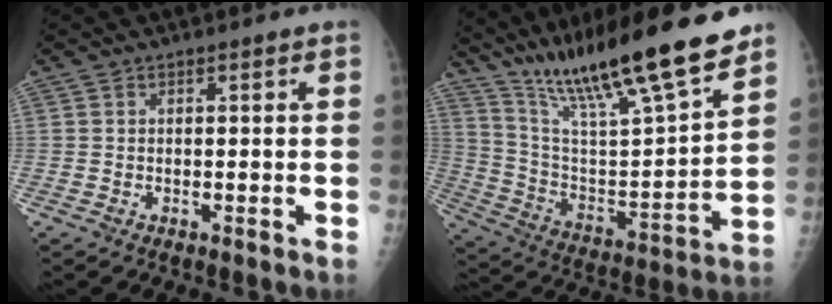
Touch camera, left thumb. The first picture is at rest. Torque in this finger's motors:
{"motor_torque": [1.53, 1.51, 1.42, -1.35, 0.14]}